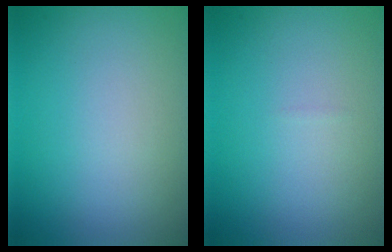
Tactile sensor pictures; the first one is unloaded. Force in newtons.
{"total": 0.0}